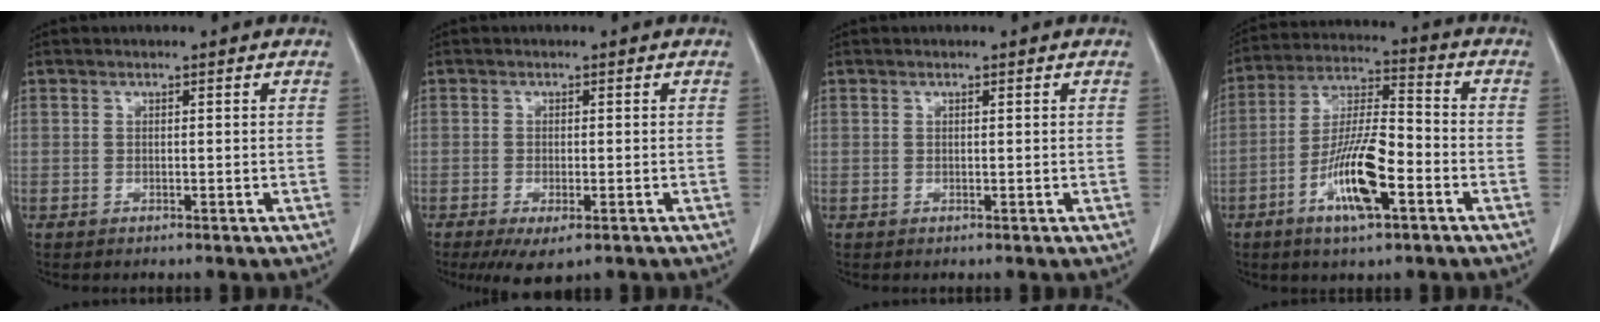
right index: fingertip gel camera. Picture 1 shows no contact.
{"total": 4.9, "force": [-2.9, 1.5, 3.6], "torque": [-0.056, -0.013, -0.042]}
{"total": 0.0}
{"total": 12.3, "force": [-5.0, 2.5, 11.0], "torque": [-0.212, -0.003, -0.092]}